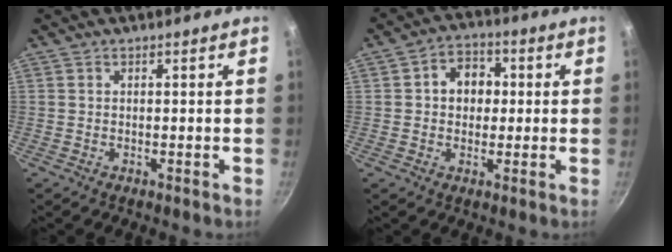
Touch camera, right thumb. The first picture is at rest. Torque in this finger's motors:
{"motor_torque": [-0.50, 0.67, 0.17, 0.61, 0.09]}